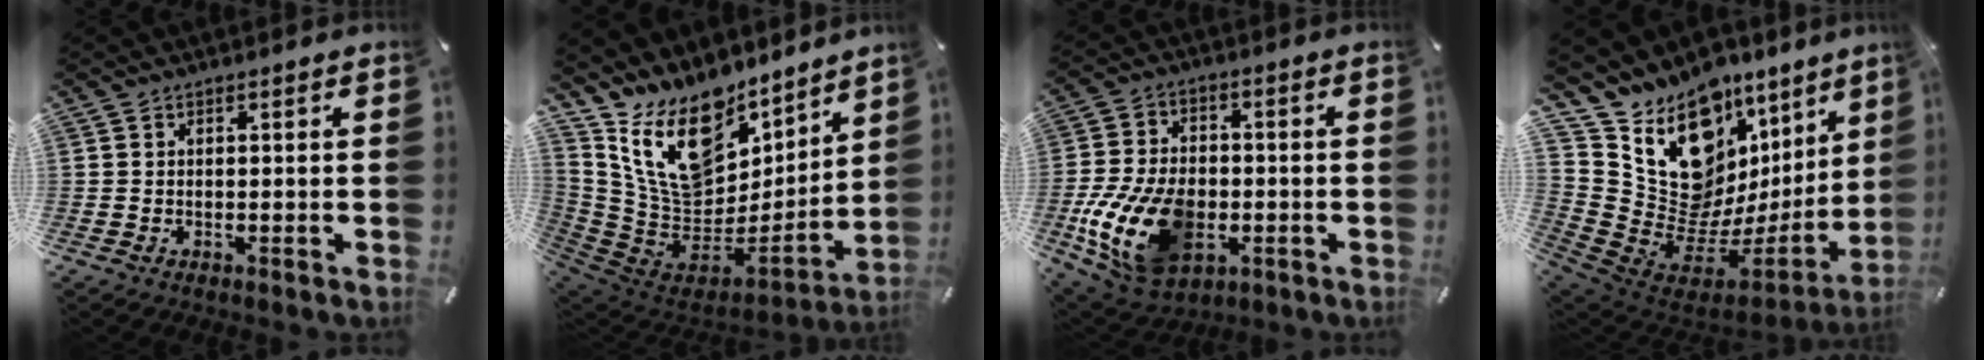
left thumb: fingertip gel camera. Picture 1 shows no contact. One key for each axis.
{"total": 19.0, "fx": 10.8, "fy": 11.9, "fz": 10.2, "tx": -0.182, "ty": -0.089, "tz": 0.197}
{"total": 17.8, "fx": -4.4, "fy": 12.2, "fz": 12.2, "tx": -0.253, "ty": 0.010, "tz": -0.074}
{"total": 16.1, "fx": 7.5, "fy": 12.1, "fz": 7.5, "tx": -0.136, "ty": -0.115, "tz": 0.153}